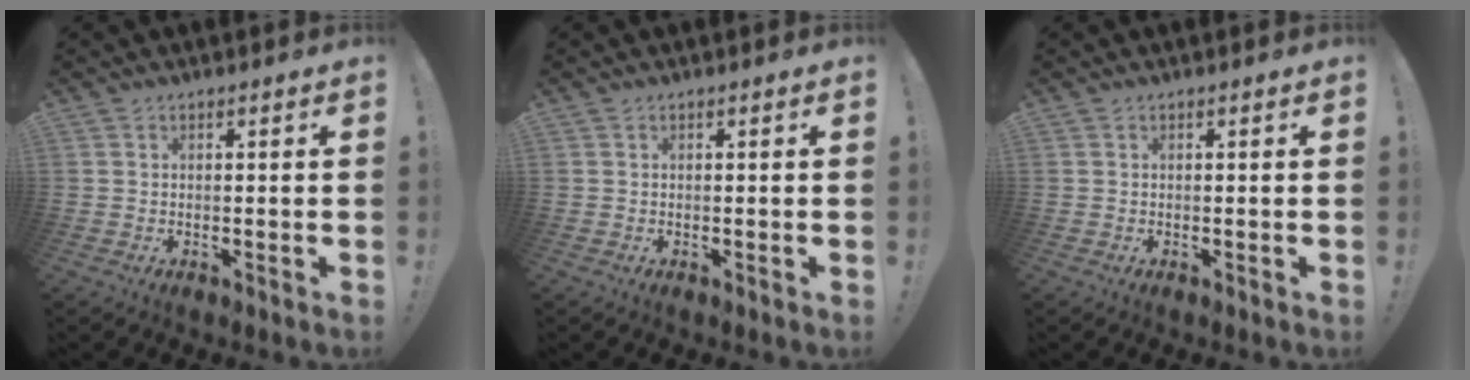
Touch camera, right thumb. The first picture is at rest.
{"total": 0.0}
{"total": 0.0}